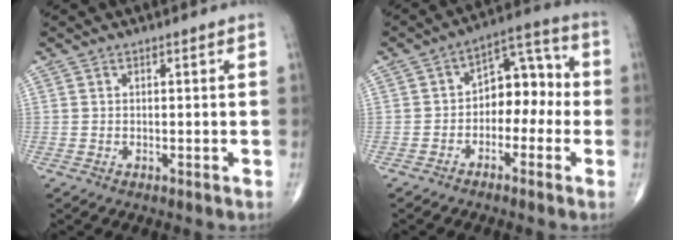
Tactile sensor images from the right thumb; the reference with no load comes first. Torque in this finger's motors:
{"motor_torque": [0.12, -0.40, 0.66, -0.08, 0.06]}